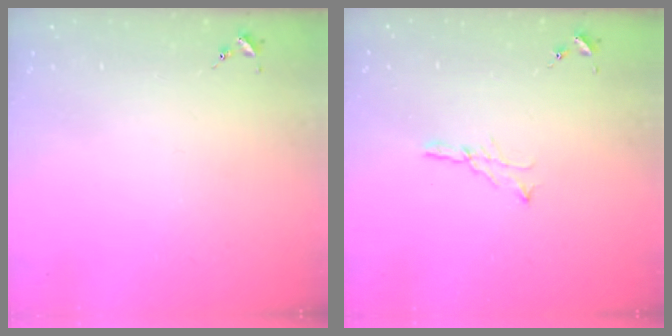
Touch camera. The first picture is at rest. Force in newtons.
{"total": 5.2, "press": 5.2, "slide": 0.3}